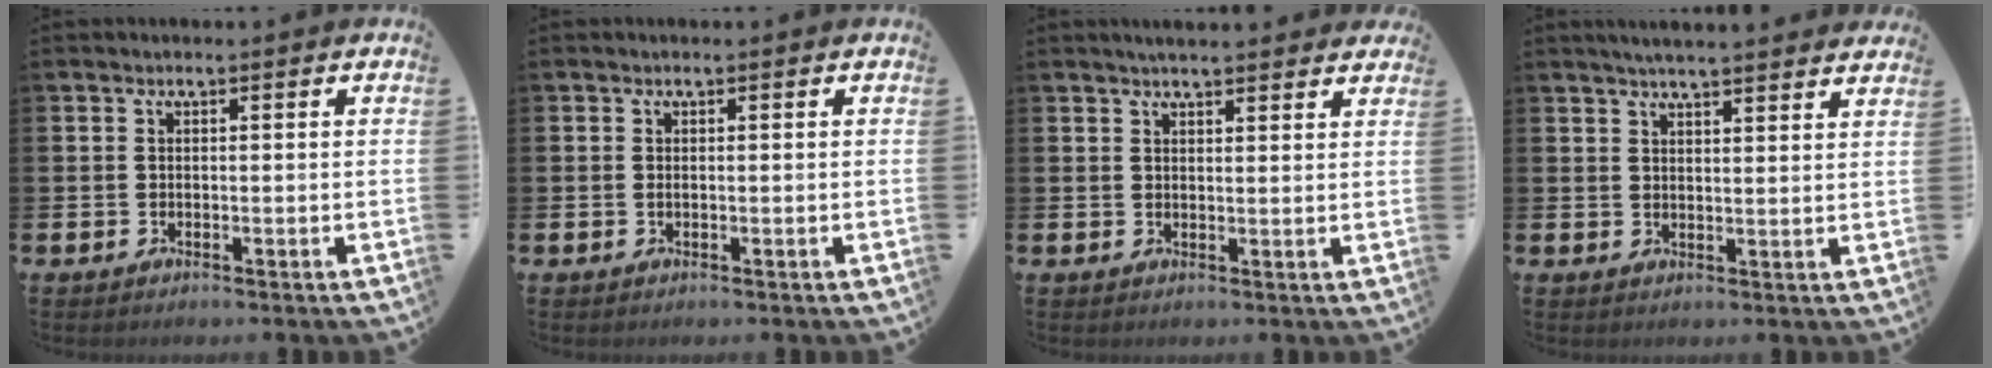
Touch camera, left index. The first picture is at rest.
{"total": 0.0}
{"total": 2.9, "force": [2.9, 0.2, 0.6], "torque": [-0.014, -0.009, 0.052]}
{"total": 4.1, "force": [4.1, -0.3, 0.8], "torque": [-0.021, -0.017, 0.073]}